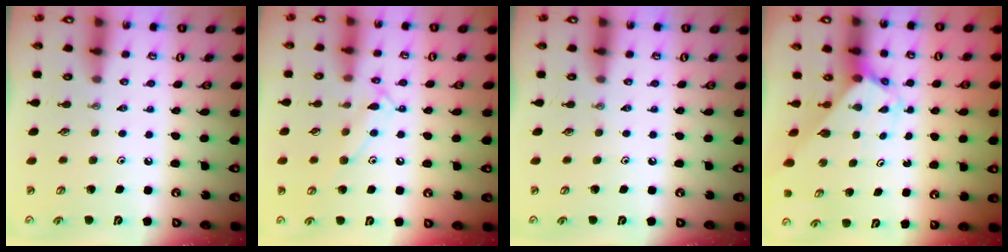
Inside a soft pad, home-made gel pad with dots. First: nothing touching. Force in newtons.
{"total": 11.0, "press": 10.9, "slide": 0.7}
{"total": 0.0}
{"total": 2.7, "press": 2.7, "slide": 0.2}